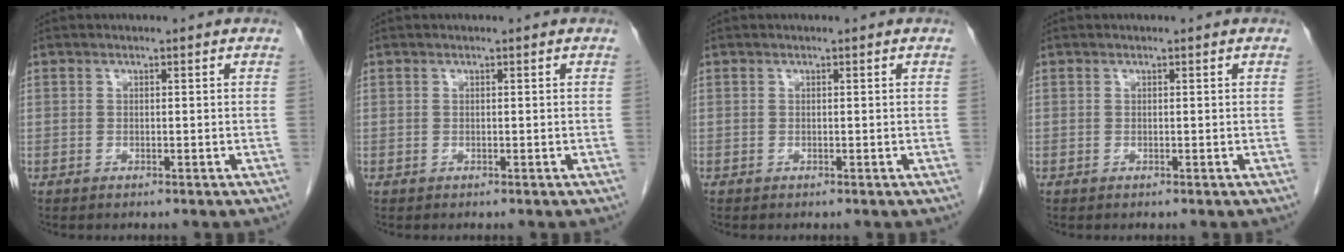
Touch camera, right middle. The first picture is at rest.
{"total": 0.0}
{"total": 0.0}
{"total": 0.0}